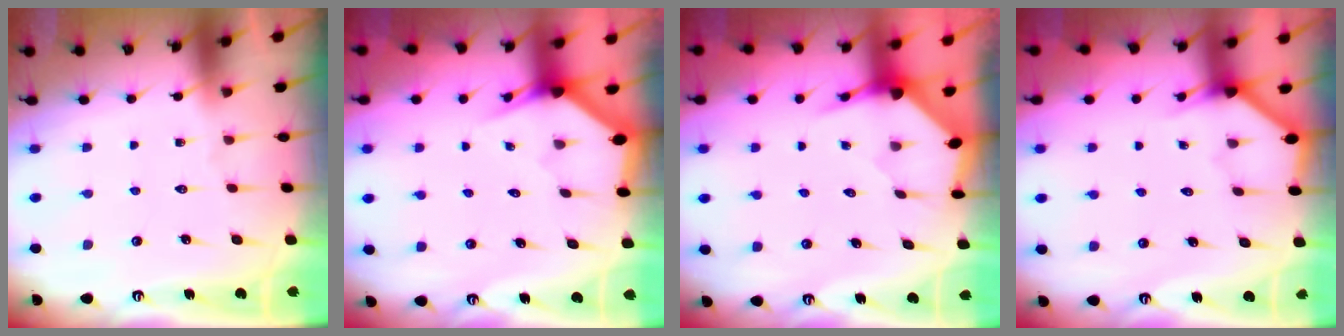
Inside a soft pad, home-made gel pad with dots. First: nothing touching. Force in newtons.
{"total": 2.7, "press": 2.7, "slide": 0.2}
{"total": 3.5, "press": 3.5, "slide": 0.4}
{"total": 3.3, "press": 3.3, "slide": 0.2}